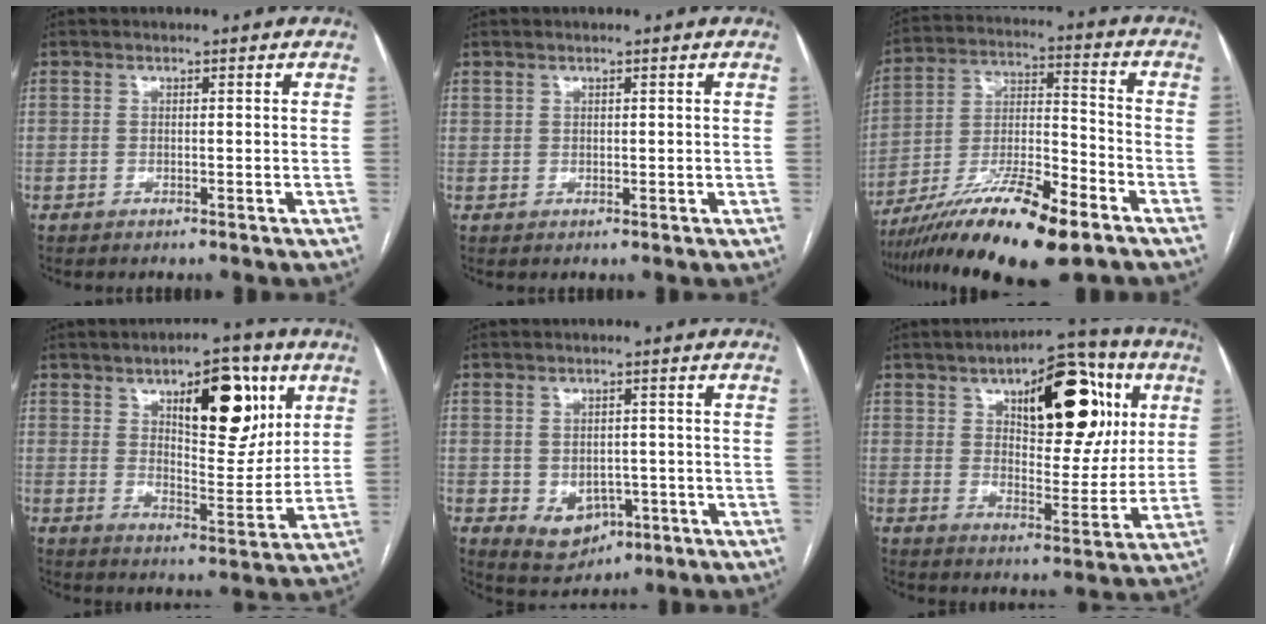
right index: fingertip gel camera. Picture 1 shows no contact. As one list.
[{"total": 1.2, "force": [0.9, 0.7, 0.4], "torque": [-0.001, -0.001, 0.018]}, {"total": 18.1, "force": [-12.3, 2.5, 13.0], "torque": [-0.233, -0.022, -0.215]}, {"total": 13.7, "force": [6.2, 5.0, 11.2], "torque": [-0.154, 0.002, 0.098]}, {"total": 6.0, "force": [-1.8, 4.5, 3.5], "torque": [-0.052, 0.006, -0.011]}, {"total": 18.5, "force": [6.8, 7.7, 15.4], "torque": [-0.207, 0.027, 0.101]}]